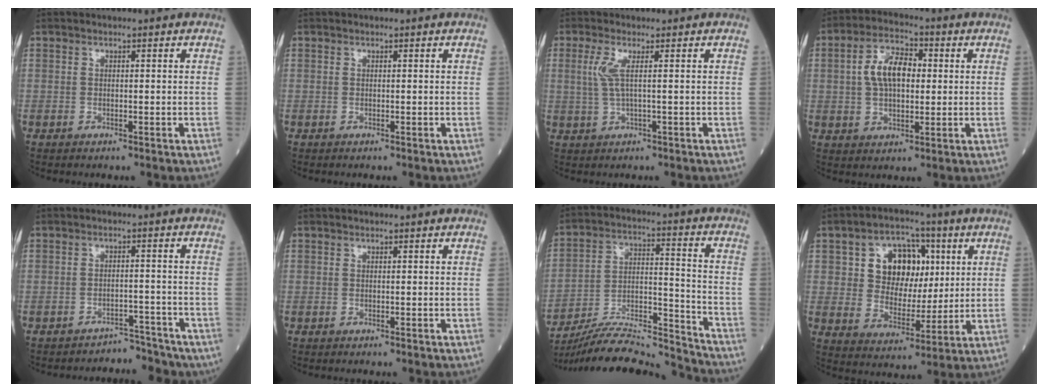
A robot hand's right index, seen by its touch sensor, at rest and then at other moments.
{"total": 0.0}
{"total": 3.0, "force": [0.9, 0.0, 2.9], "torque": [-0.075, 0.005, 0.021]}
{"total": 8.5, "force": [1.2, 4.4, 7.2], "torque": [-0.141, 0.018, 0.021]}
{"total": 5.8, "force": [-5.4, 2.1, -0.3], "torque": [0.016, 0.013, -0.067]}
{"total": 0.0}
{"total": 17.4, "force": [-17.0, 0.0, 3.8], "torque": [-0.073, 0.026, -0.284]}
{"total": 11.5, "force": [3.6, 7.9, 7.5], "torque": [-0.127, 0.028, 0.067]}